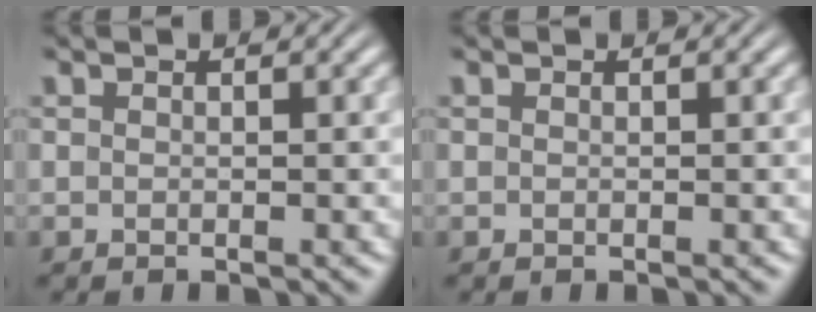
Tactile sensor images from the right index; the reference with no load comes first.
{"total": 0.0}